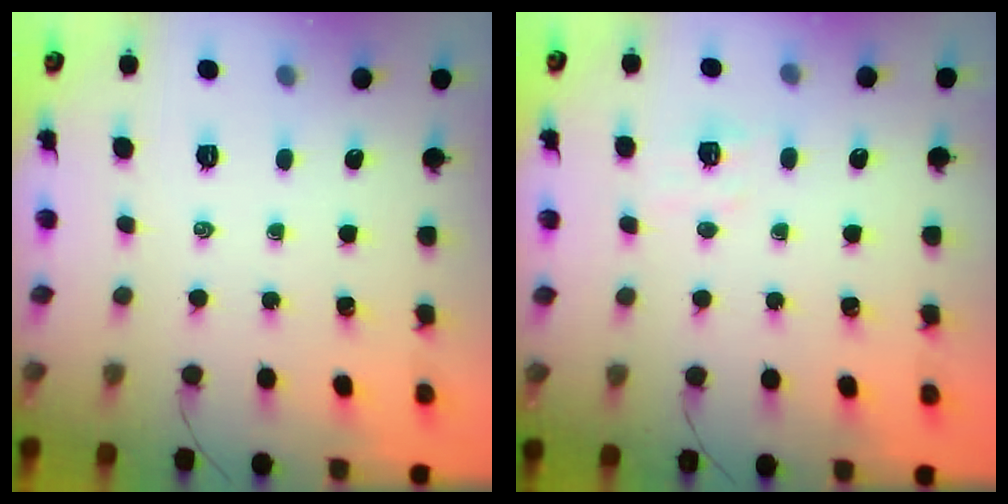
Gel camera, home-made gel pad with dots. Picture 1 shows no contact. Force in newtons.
{"total": 4.6, "press": 4.5, "slide": 1.0}